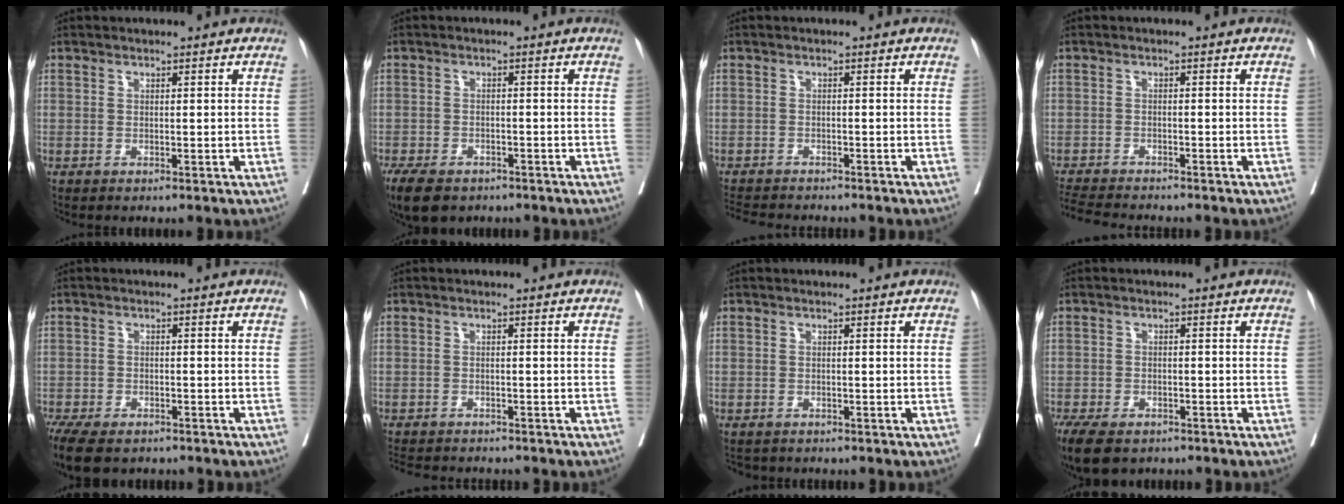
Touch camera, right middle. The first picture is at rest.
{"total": 7.5, "force": [-5.4, 3.6, 3.7], "torque": [-0.061, -0.008, -0.081]}
{"total": 6.1, "force": [-5.8, 1.0, 1.9], "torque": [-0.028, -0.009, -0.089]}
{"total": 6.4, "force": [-6.1, 0.2, 2.0], "torque": [-0.033, -0.016, -0.102]}
{"total": 10.9, "force": [-8.0, 4.8, 5.6], "torque": [-0.119, -0.014, -0.117]}
{"total": 8.1, "force": [-7.3, 2.1, 2.7], "torque": [-0.046, -0.007, -0.102]}
{"total": 2.8, "force": [-2.5, 1.3, 0.4], "torque": [-0.009, -0.003, -0.035]}
{"total": 9.5, "force": [-6.8, 4.6, 4.9], "torque": [-0.099, -0.012, -0.101]}